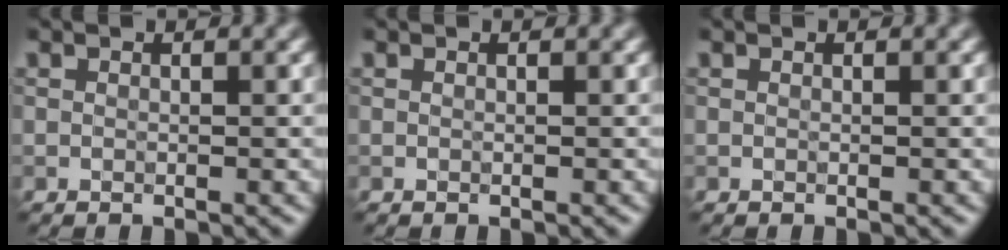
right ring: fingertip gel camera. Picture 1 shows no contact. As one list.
[{"total": 0.0}, {"total": 0.0}]